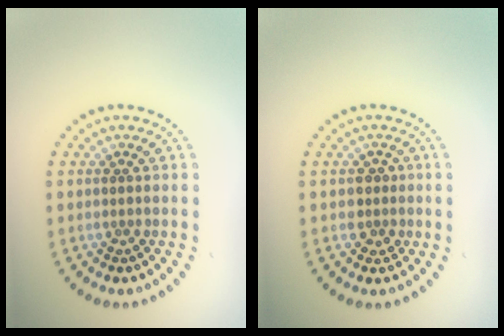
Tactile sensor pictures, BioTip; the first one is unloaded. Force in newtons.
{"total": 1.6, "press": 1.4, "slide": 0.8}